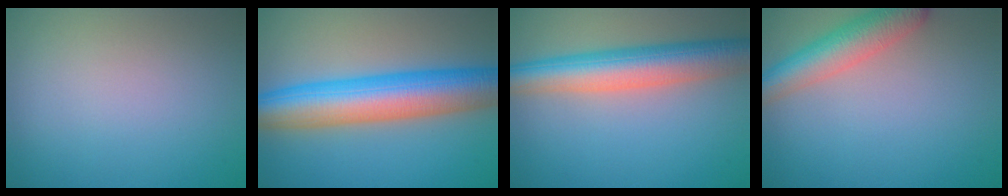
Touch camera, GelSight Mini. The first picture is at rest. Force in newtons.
{"total": 9.9, "press": 9.9, "slide": 0.3}
{"total": 7.6, "press": 7.6, "slide": 0.2}
{"total": 5.3, "press": 5.3, "slide": 0.3}